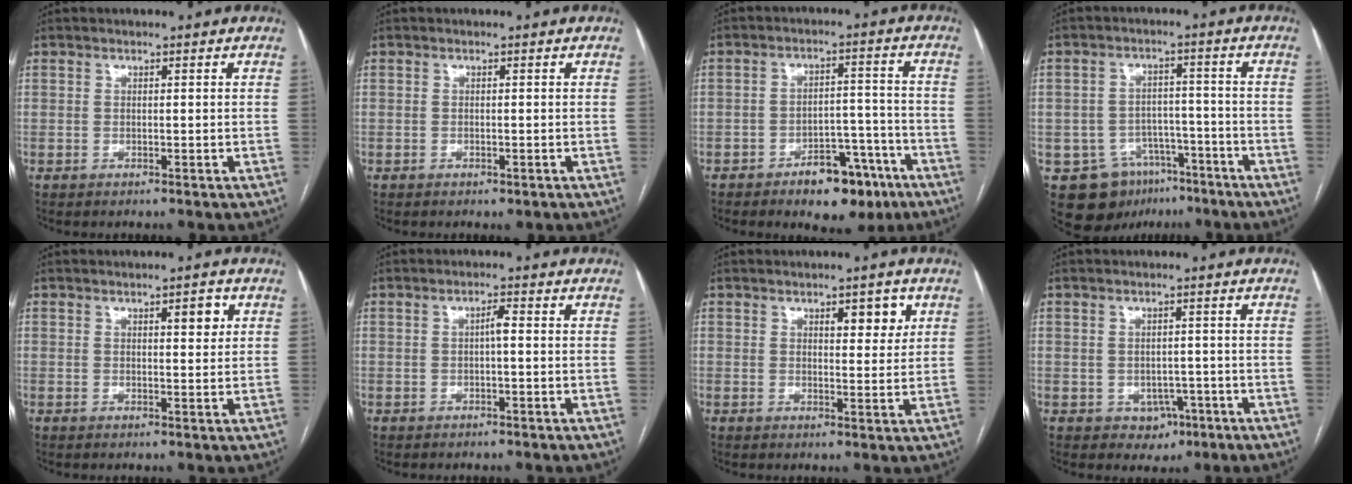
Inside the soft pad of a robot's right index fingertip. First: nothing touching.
{"total": 0.5, "force": [-0.2, 0.3, 0.3], "torque": [-0.002, 0.000, 0.001]}
{"total": 8.9, "force": [-5.6, 3.6, 5.9], "torque": [-0.082, 0.009, -0.082]}
{"total": 10.7, "force": [-6.4, 7.9, 3.5], "torque": [-0.052, 0.022, -0.088]}
{"total": 2.9, "force": [1.2, 0.8, 2.5], "torque": [-0.035, 0.001, 0.018]}
{"total": 1.7, "force": [-0.1, 0.2, 1.7], "torque": [-0.028, 0.005, 0.000]}
{"total": 4.4, "force": [2.1, 1.5, 3.6], "torque": [-0.048, -0.001, 0.030]}
{"total": 3.6, "force": [-1.6, 2.9, 1.4], "torque": [-0.007, 0.006, -0.009]}